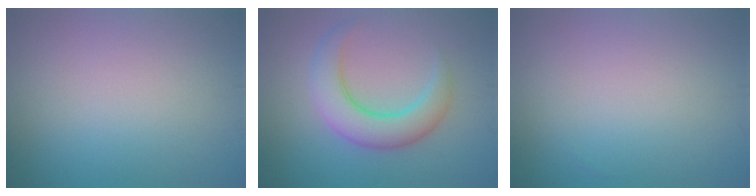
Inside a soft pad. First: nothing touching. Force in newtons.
{"total": 5.3, "press": 5.3, "slide": 0.2}
{"total": 0.0}